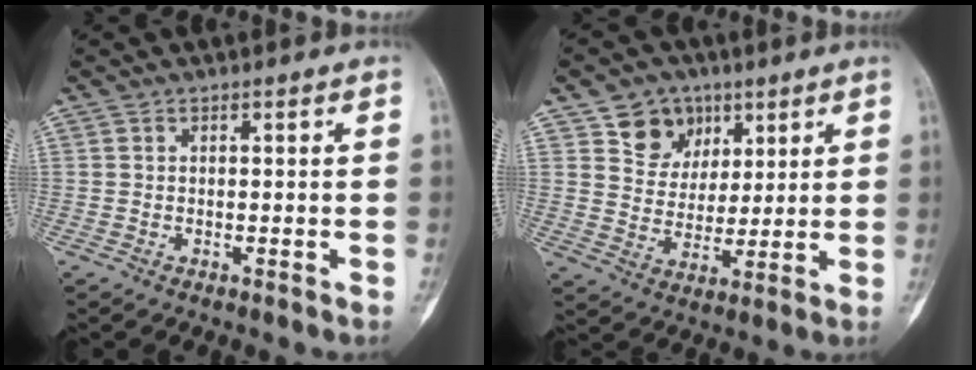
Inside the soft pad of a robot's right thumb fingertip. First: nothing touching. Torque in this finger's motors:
{"motor_torque": [-0.65, 0.81, -0.18, 0.22, -0.06]}